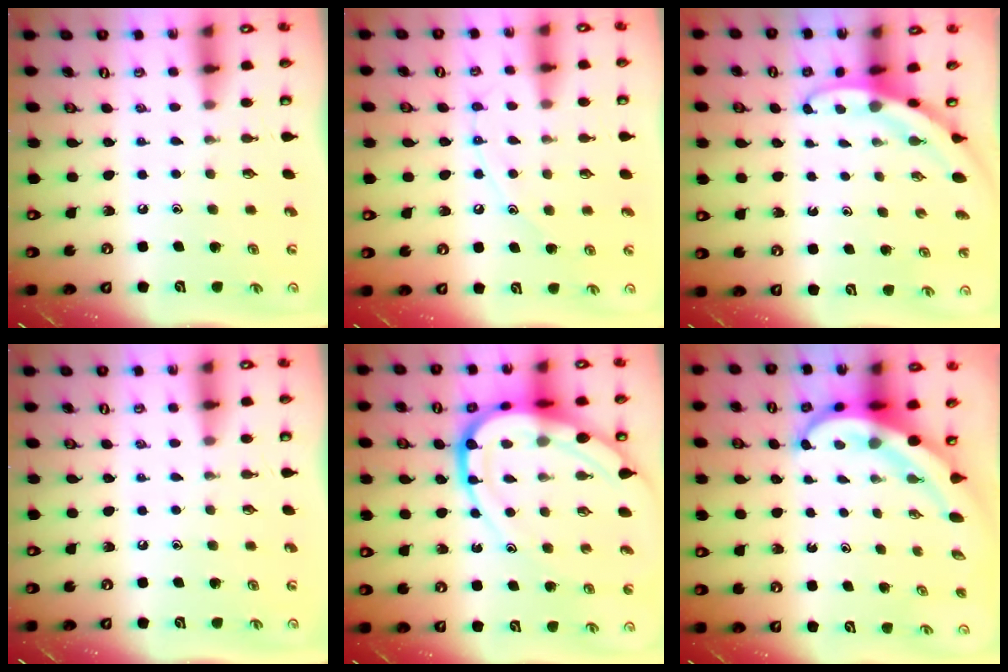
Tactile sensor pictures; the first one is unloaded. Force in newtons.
{"total": 8.8, "press": 8.7, "slide": 0.9}
{"total": 2.9, "press": 2.9, "slide": 0.2}
{"total": 0.0}
{"total": 18.2, "press": 18.2, "slide": 1.8}
{"total": 8.6, "press": 8.4, "slide": 1.8}